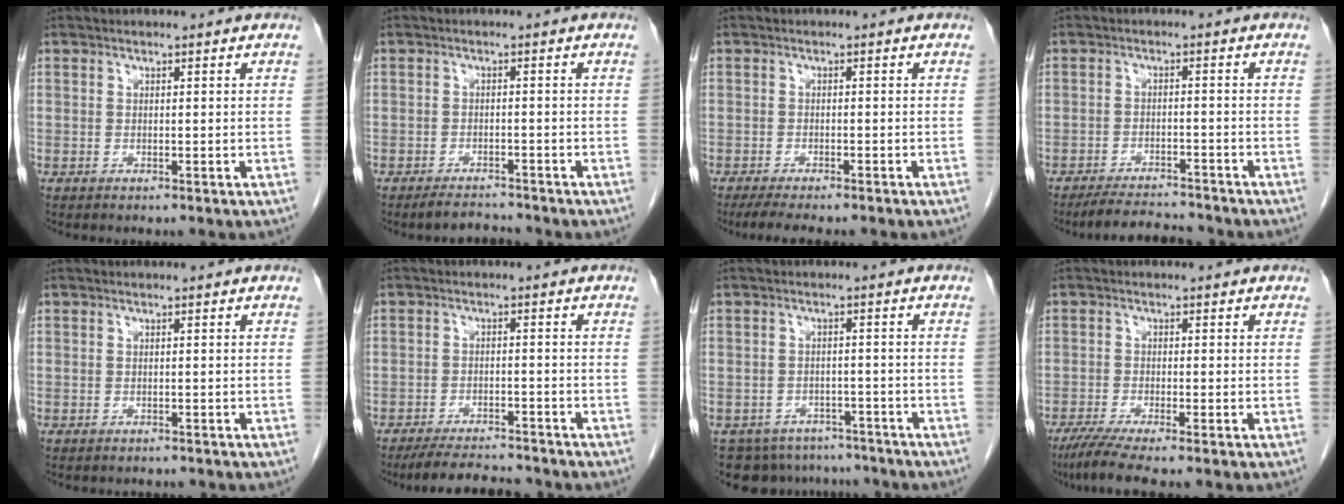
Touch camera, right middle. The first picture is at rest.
{"total": 2.7, "force": [-2.6, 0.4, 0.4], "torque": [-0.009, -0.010, -0.043]}
{"total": 6.7, "force": [-5.5, 0.9, 3.7], "torque": [-0.049, -0.012, -0.081]}
{"total": 6.0, "force": [-5.8, 0.7, 1.3], "torque": [-0.021, -0.010, -0.096]}
{"total": 1.7, "force": [-1.6, 0.6, 0.2], "torque": [-0.007, -0.002, -0.022]}
{"total": 7.3, "force": [-6.8, 1.0, 2.2], "torque": [-0.034, -0.008, -0.109]}
{"total": 10.0, "force": [-8.8, 4.5, 1.0], "torque": [-0.015, 0.012, -0.108]}
{"total": 5.2, "force": [-4.1, -0.5, 3.2], "torque": [-0.059, -0.017, -0.076]}